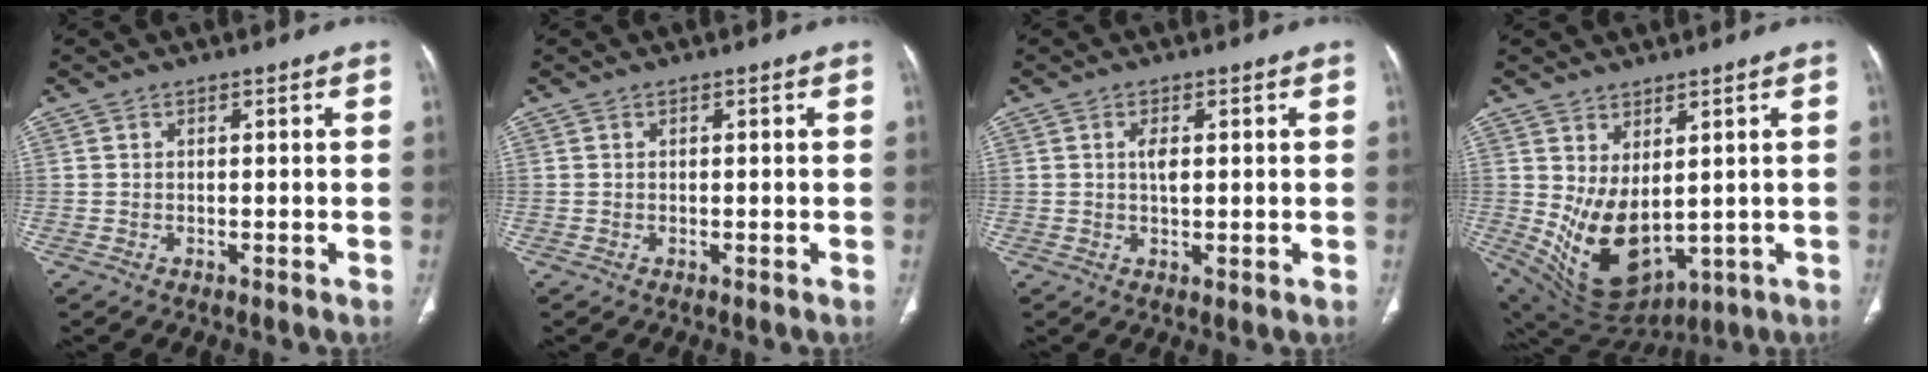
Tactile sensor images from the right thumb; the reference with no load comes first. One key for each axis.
{"total": 0.0}
{"total": 2.9, "fx": 0.5, "fy": 1.2, "fz": 2.6, "tx": -0.045, "ty": -0.005, "tz": 0.008}
{"total": 13.2, "fx": 0.5, "fy": 7.9, "fz": 10.6, "tx": -0.166, "ty": -0.029, "tz": 0.047}